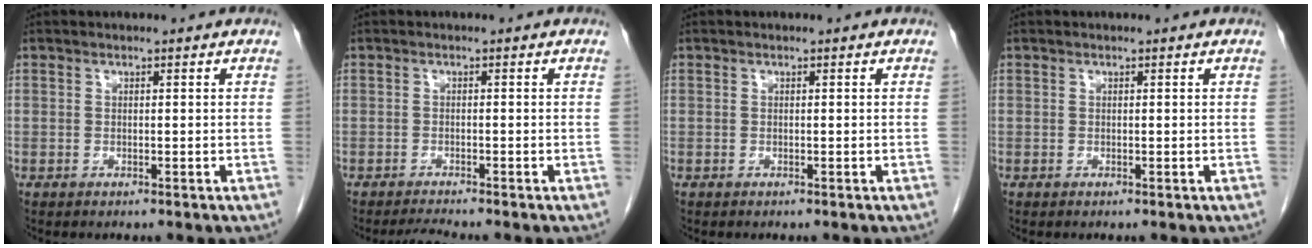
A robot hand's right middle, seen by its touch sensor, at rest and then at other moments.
{"total": 2.1, "force": [-1.8, -0.9, 0.3], "torque": [-0.017, -0.015, -0.032]}
{"total": 0.0}
{"total": 0.0}